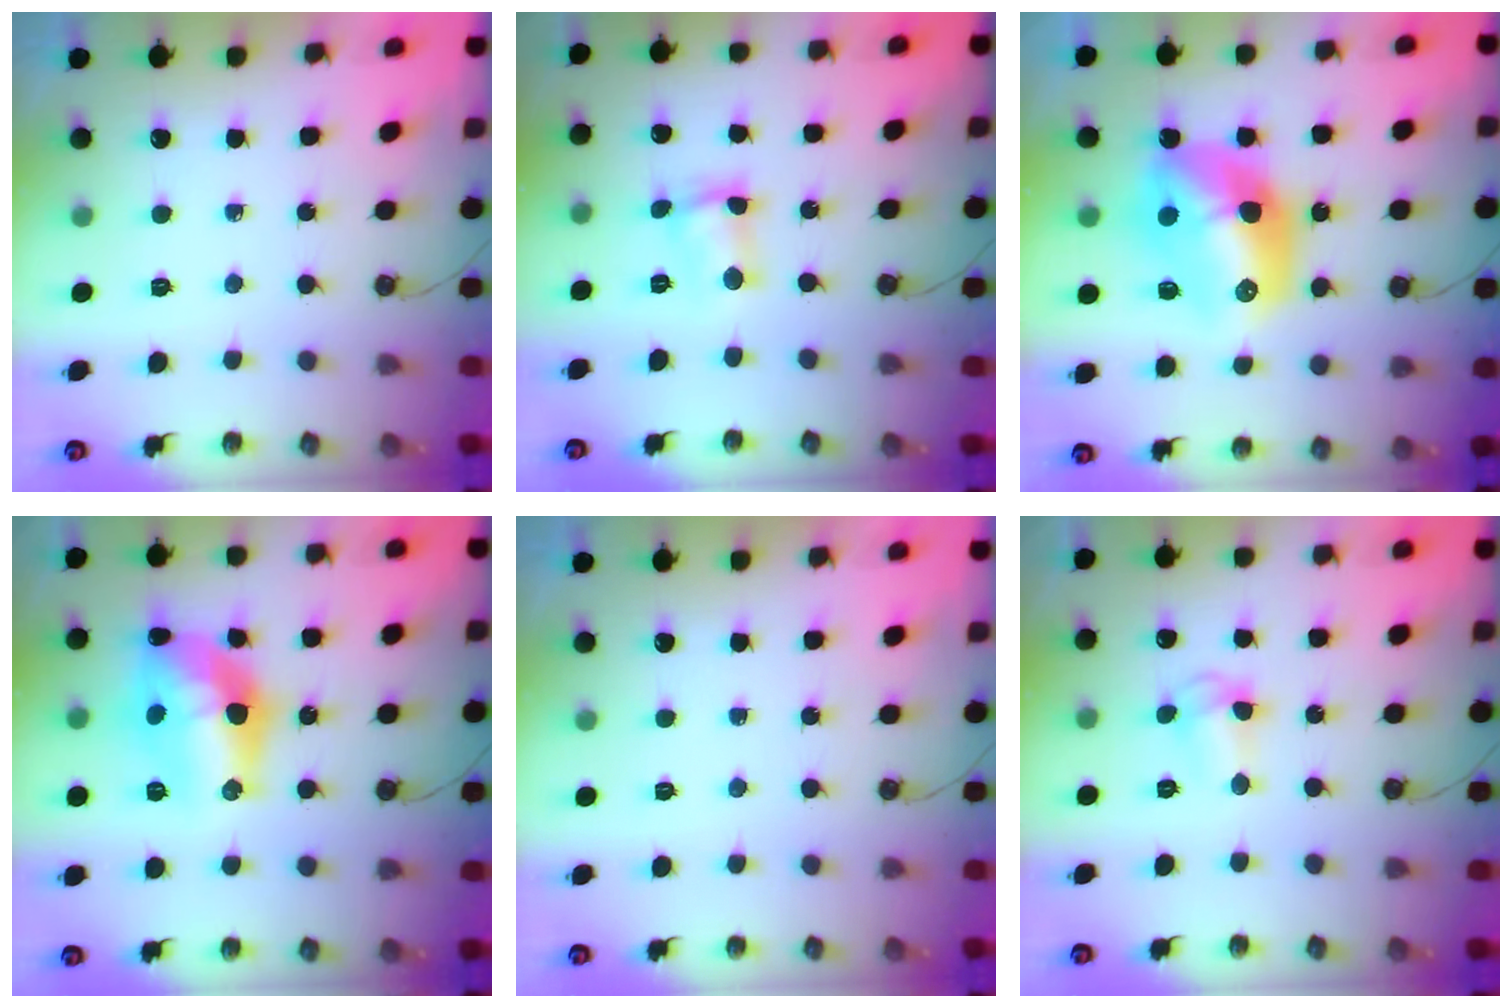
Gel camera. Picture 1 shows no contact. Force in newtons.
{"total": 4.2, "press": 3.5, "slide": 2.3}
{"total": 16.2, "press": 16.2, "slide": 1.5}
{"total": 15.5, "press": 15.2, "slide": 2.8}
{"total": 0.0}
{"total": 4.1, "press": 4.0, "slide": 0.8}